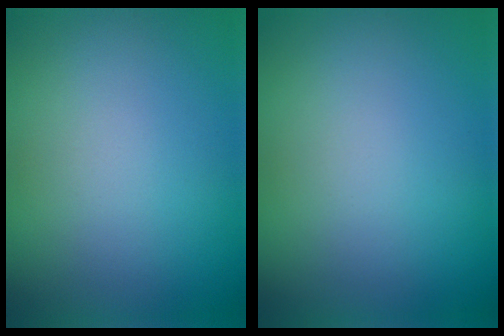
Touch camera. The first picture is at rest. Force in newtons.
{"total": 0.0}